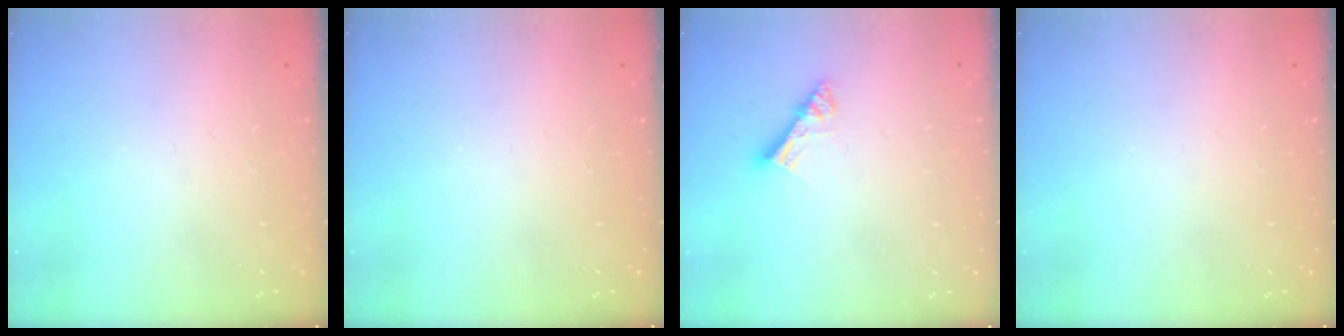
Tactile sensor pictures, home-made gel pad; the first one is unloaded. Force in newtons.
{"total": 0.0}
{"total": 7.2, "press": 7.2, "slide": 0.5}
{"total": 0.0}